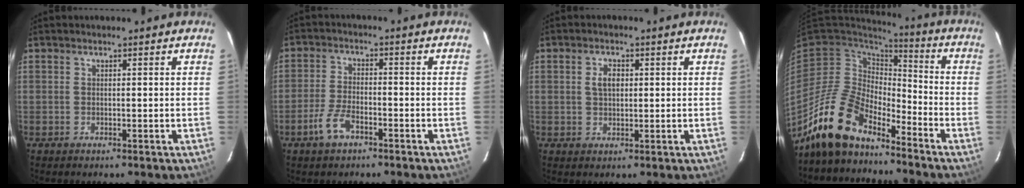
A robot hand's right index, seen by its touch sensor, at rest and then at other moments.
{"total": 5.6, "force": [-3.4, 2.4, 3.8], "torque": [-0.090, -0.001, -0.064]}
{"total": 3.2, "force": [0.7, 2.0, 2.4], "torque": [-0.045, 0.007, 0.015]}
{"total": 14.5, "force": [-12.1, 5.5, 5.9], "torque": [-0.126, 0.001, -0.227]}